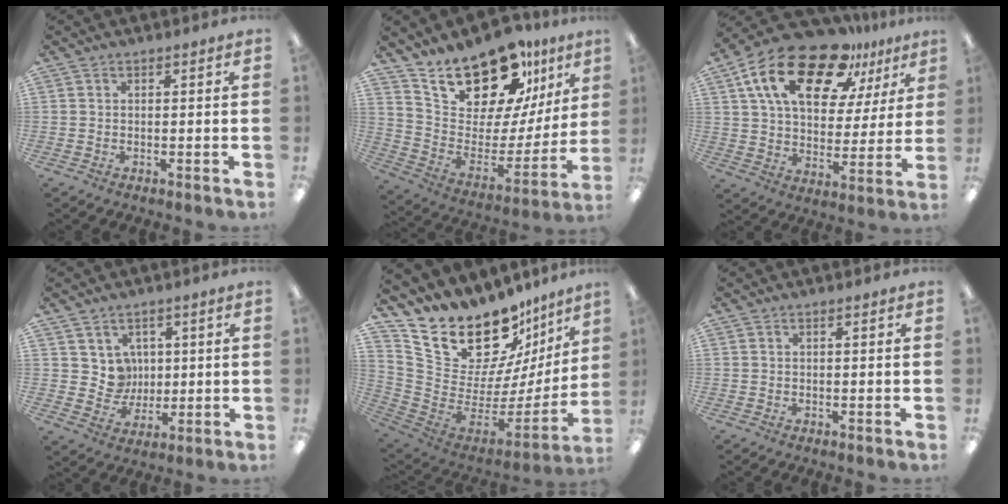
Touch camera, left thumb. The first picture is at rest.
{"total": 20.7, "force": [18.1, 7.4, 6.8], "torque": [-0.119, -0.142, 0.322]}
{"total": 21.4, "force": [13.2, 10.5, 13.2], "torque": [-0.229, -0.061, 0.230]}
{"total": 6.6, "force": [2.9, 5.9, 0.3], "torque": [-0.003, -0.023, 0.056]}
{"total": 23.3, "force": [16.9, 11.4, 11.2], "torque": [-0.181, -0.129, 0.319]}
{"total": 0.0}